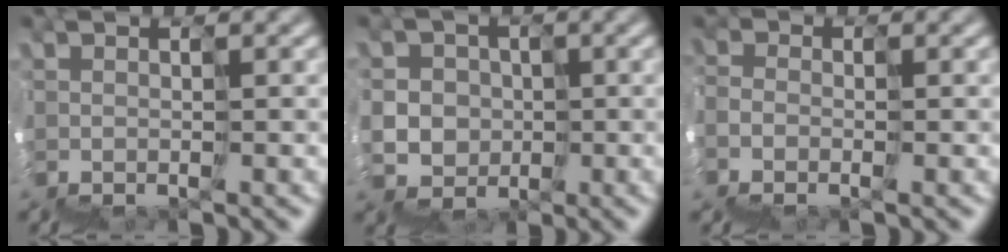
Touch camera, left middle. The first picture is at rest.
{"total": 3.5, "force": [0.0, 3.4, -0.8], "torque": [0.025, 0.014, -0.007]}
{"total": 3.0, "force": [-2.8, 1.2, 0.3], "torque": [0.000, -0.021, -0.045]}